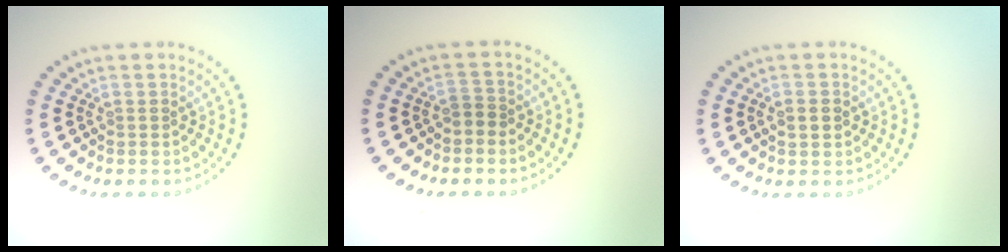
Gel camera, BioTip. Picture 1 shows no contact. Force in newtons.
{"total": 1.3, "press": 1.0, "slide": 0.9}
{"total": 1.4, "press": 1.4, "slide": 0.1}